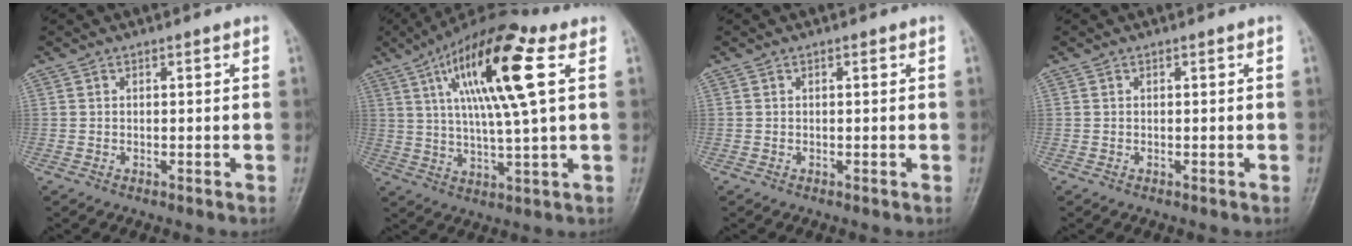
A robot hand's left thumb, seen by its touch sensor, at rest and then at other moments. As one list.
[{"total": 17.8, "force": [6.0, 3.6, 16.3], "torque": [-0.298, 0.001, 0.097]}, {"total": 0.0}, {"total": 0.0}]